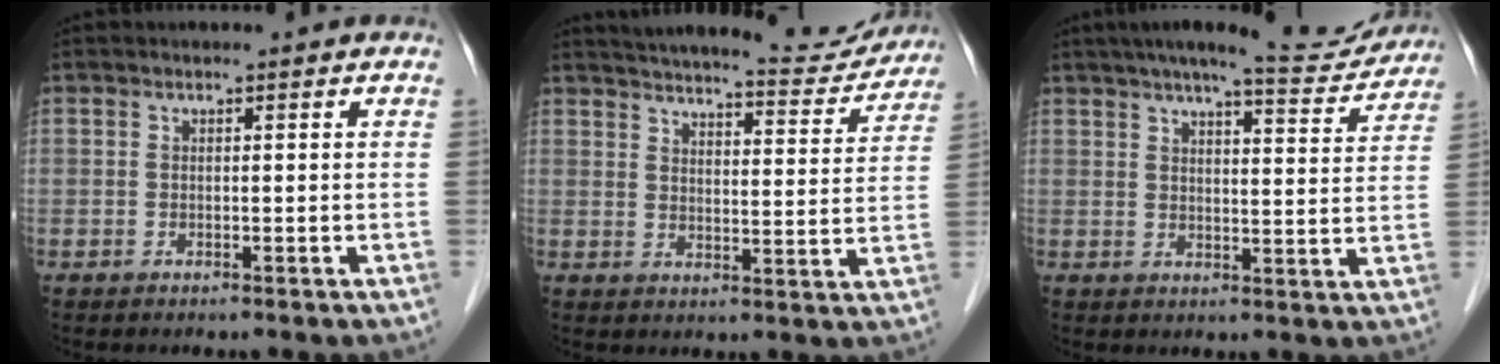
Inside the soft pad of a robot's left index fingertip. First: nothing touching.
{"total": 18.2, "force": [17.2, 2.8, 5.1], "torque": [-0.068, -0.024, 0.217]}
{"total": 13.0, "force": [11.8, 1.5, 5.2], "torque": [-0.070, -0.002, 0.146]}